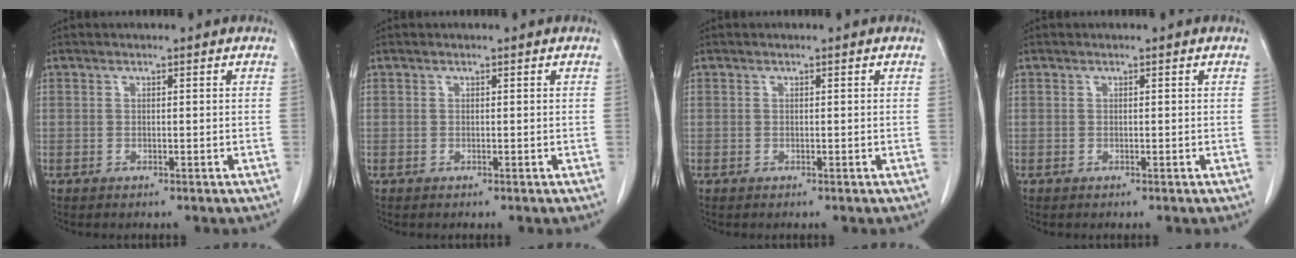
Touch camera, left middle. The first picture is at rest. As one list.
[{"total": 0.0}, {"total": 0.0}, {"total": 0.0}]